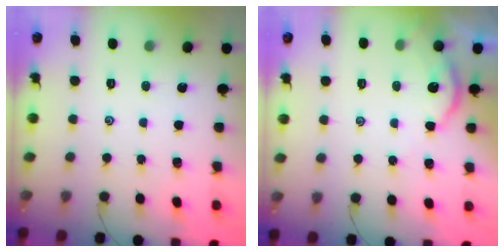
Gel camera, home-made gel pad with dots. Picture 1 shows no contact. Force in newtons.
{"total": 3.1, "press": 3.0, "slide": 0.3}